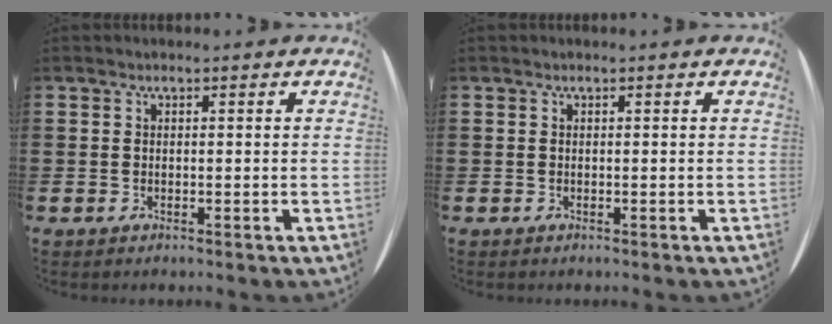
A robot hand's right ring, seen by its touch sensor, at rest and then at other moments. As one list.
[{"total": 0.0}]